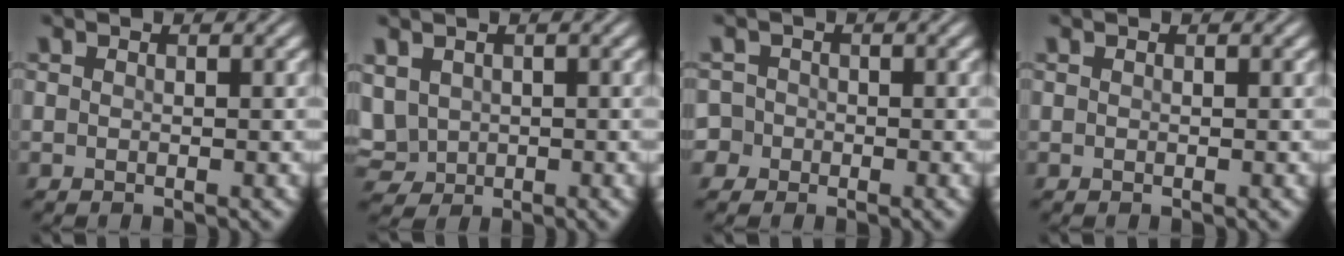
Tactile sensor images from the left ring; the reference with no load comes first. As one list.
[{"total": 3.3, "force": [0.4, 2.8, 1.6], "torque": [-0.053, -0.004, 0.019]}, {"total": 2.4, "force": [-0.8, 2.2, 0.3], "torque": [0.012, 0.011, -0.029]}, {"total": 0.0}]